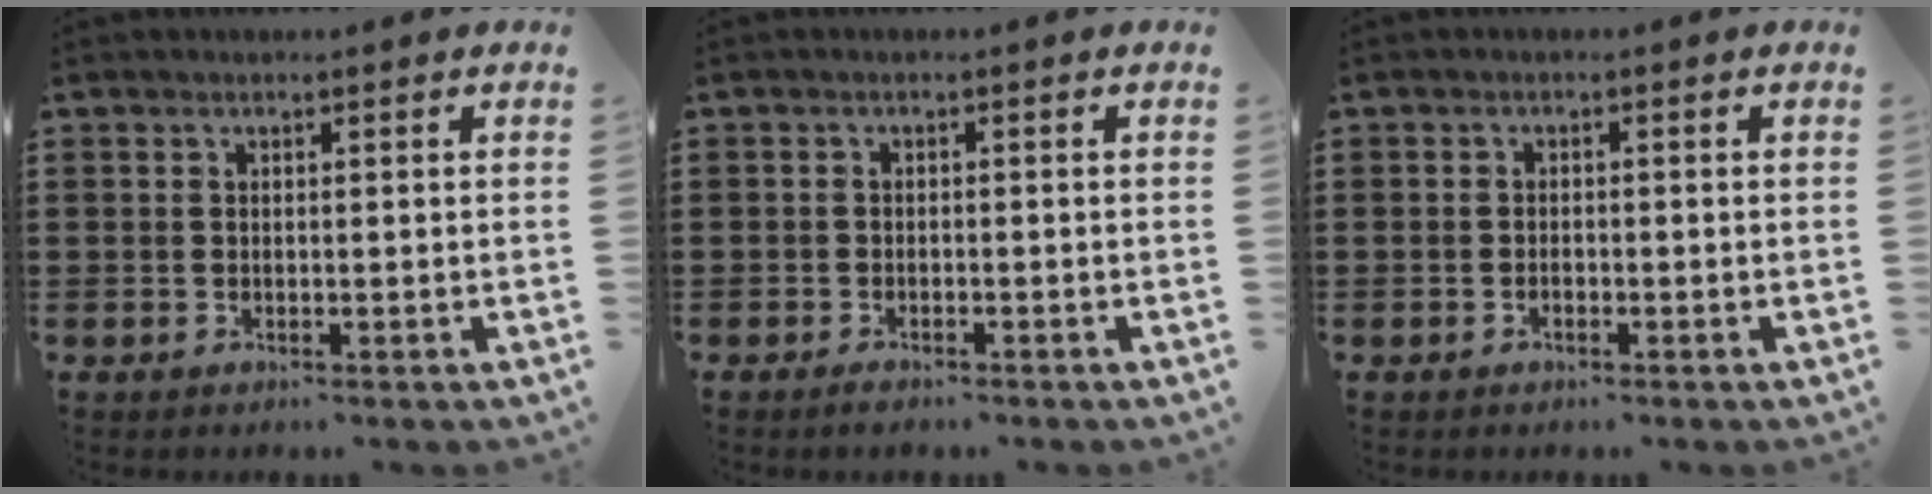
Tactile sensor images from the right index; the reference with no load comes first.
{"total": 1.0, "force": [-0.9, 0.3, 0.2], "torque": [-0.006, -0.001, -0.019]}
{"total": 0.9, "force": [-0.6, 0.4, 0.6], "torque": [-0.014, -0.004, -0.010]}